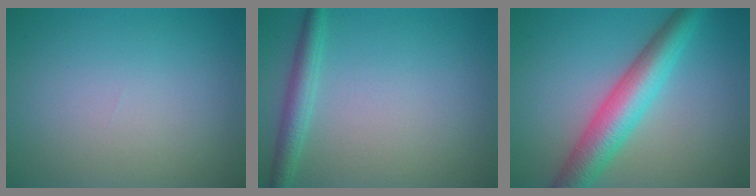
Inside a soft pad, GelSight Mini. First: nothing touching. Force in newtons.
{"total": 2.5, "press": 2.5, "slide": 0.1}
{"total": 6.4, "press": 6.3, "slide": 0.1}